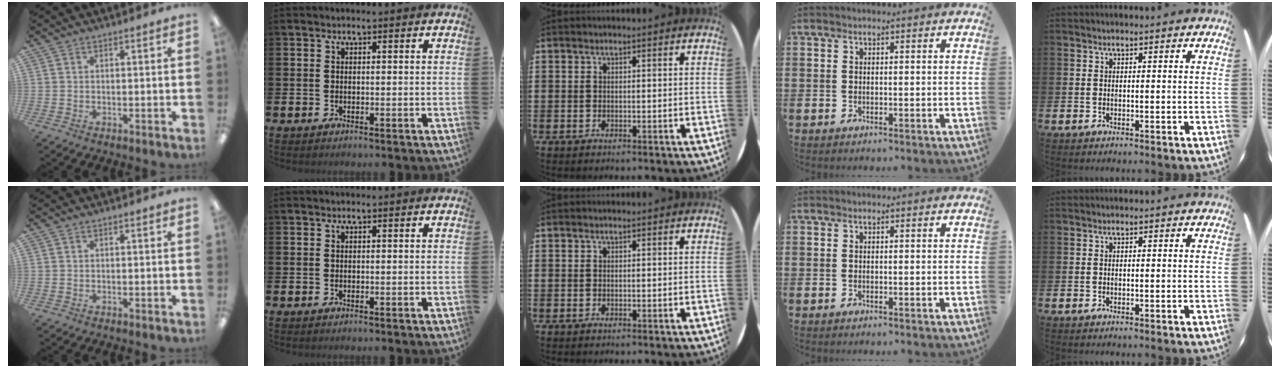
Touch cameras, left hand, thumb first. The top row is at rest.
{}